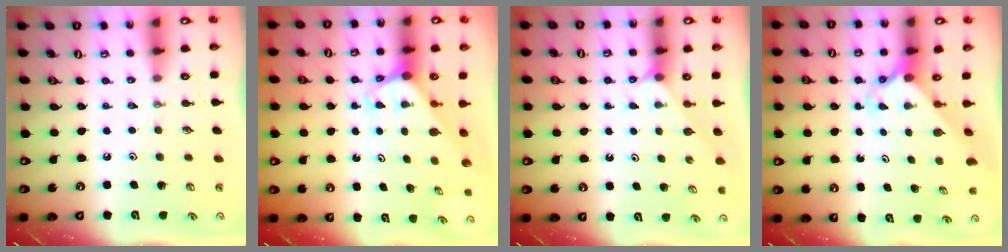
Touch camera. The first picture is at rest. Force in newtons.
{"total": 1.9, "press": 1.9, "slide": 0.1}
{"total": 1.7, "press": 1.7, "slide": 0.3}
{"total": 2.3, "press": 2.3, "slide": 0.2}